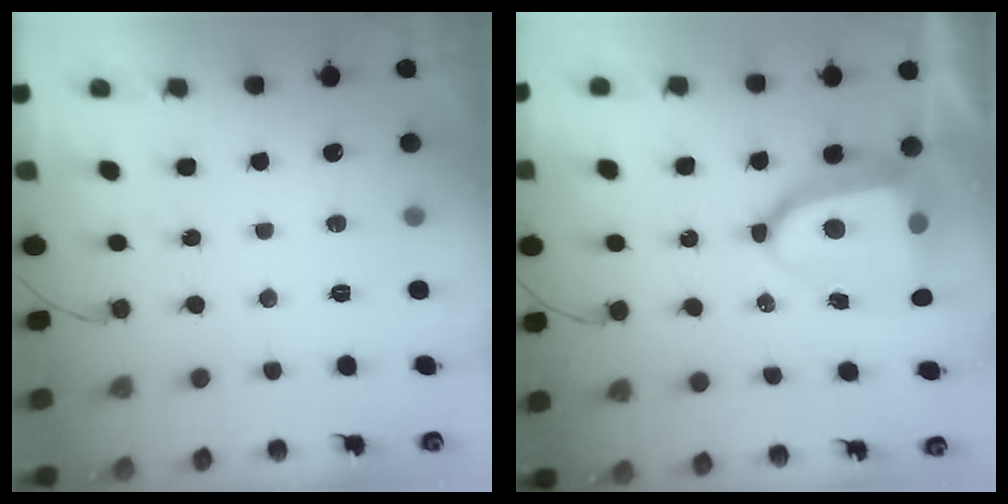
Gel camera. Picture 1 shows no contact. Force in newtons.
{"total": 11.8, "press": 11.7, "slide": 1.5}